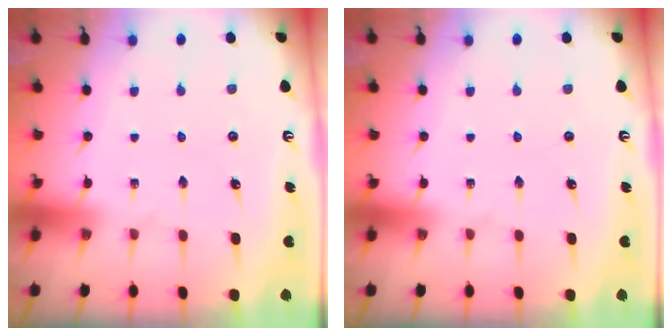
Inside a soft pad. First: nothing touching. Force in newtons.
{"total": 0.0}